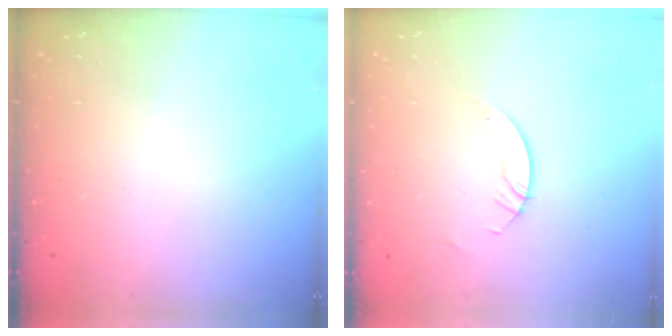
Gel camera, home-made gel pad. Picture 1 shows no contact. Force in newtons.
{"total": 2.1, "press": 2.1, "slide": 0.2}